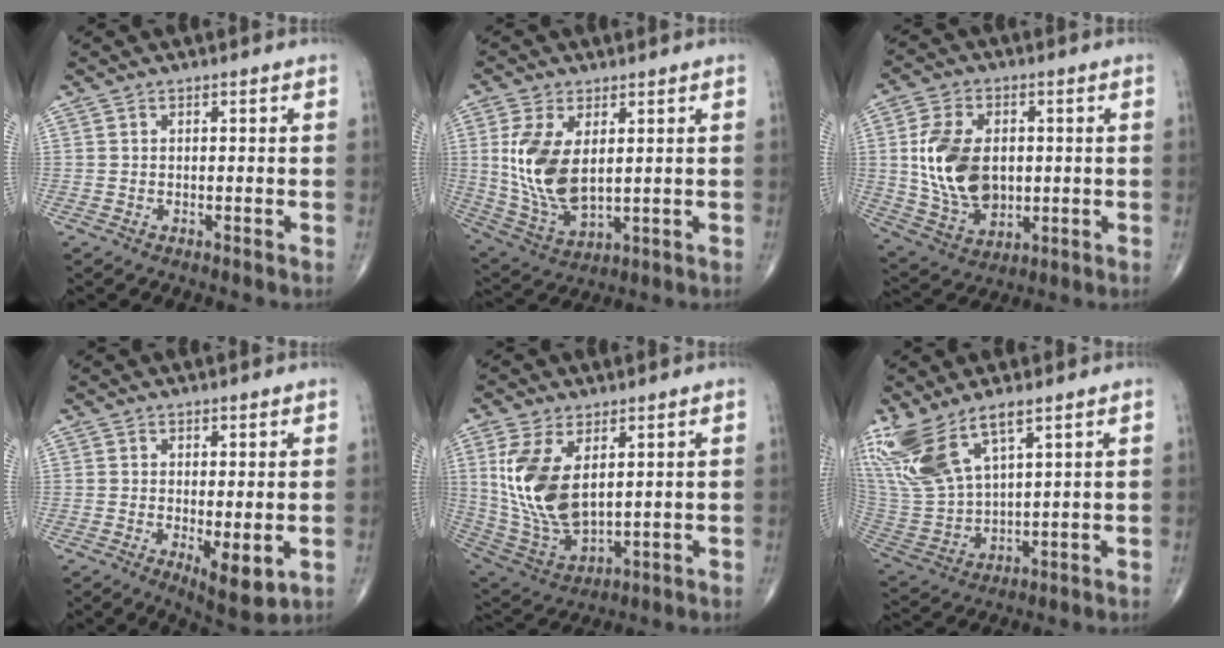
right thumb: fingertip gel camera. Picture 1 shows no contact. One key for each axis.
{"total": 12.9, "fx": 2.4, "fy": 6.8, "fz": 10.6, "tx": -0.215, "ty": -0.016, "tz": 0.063}
{"total": 15.0, "fx": 1.1, "fy": 10.0, "fz": 11.1, "tx": -0.191, "ty": -0.008, "tz": 0.032}
{"total": 6.3, "fx": -1.2, "fy": 2.2, "fz": 5.7, "tx": -0.084, "ty": -0.021, "tz": -0.013}
{"total": 14.8, "fx": 3.8, "fy": 7.8, "fz": 12.0, "tx": -0.242, "ty": -0.020, "tz": 0.095}
{"total": 14.7, "fx": 9.0, "fy": 5.5, "fz": 10.2, "tx": -0.221, "ty": -0.032, "tz": 0.198}